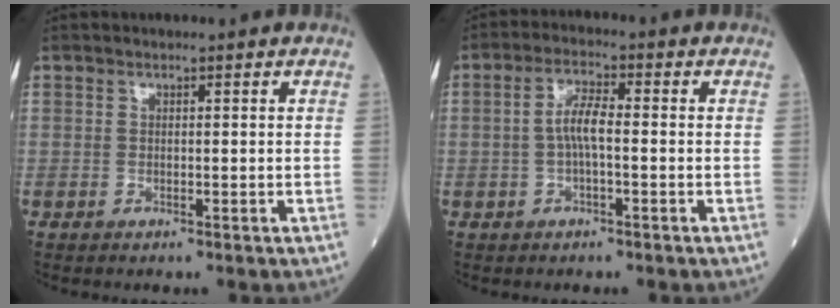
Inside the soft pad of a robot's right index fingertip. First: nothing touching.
{"total": 4.2, "force": [-0.5, 0.9, 4.1], "torque": [-0.081, 0.011, -0.011]}